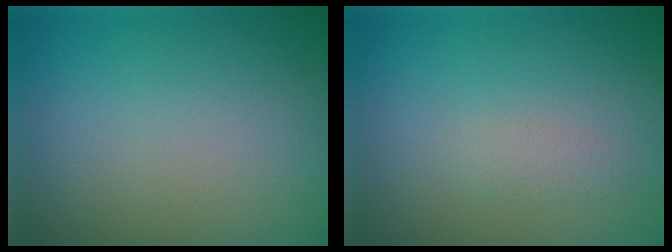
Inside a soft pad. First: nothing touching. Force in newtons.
{"total": 1.0, "press": 1.0, "slide": 0.0}